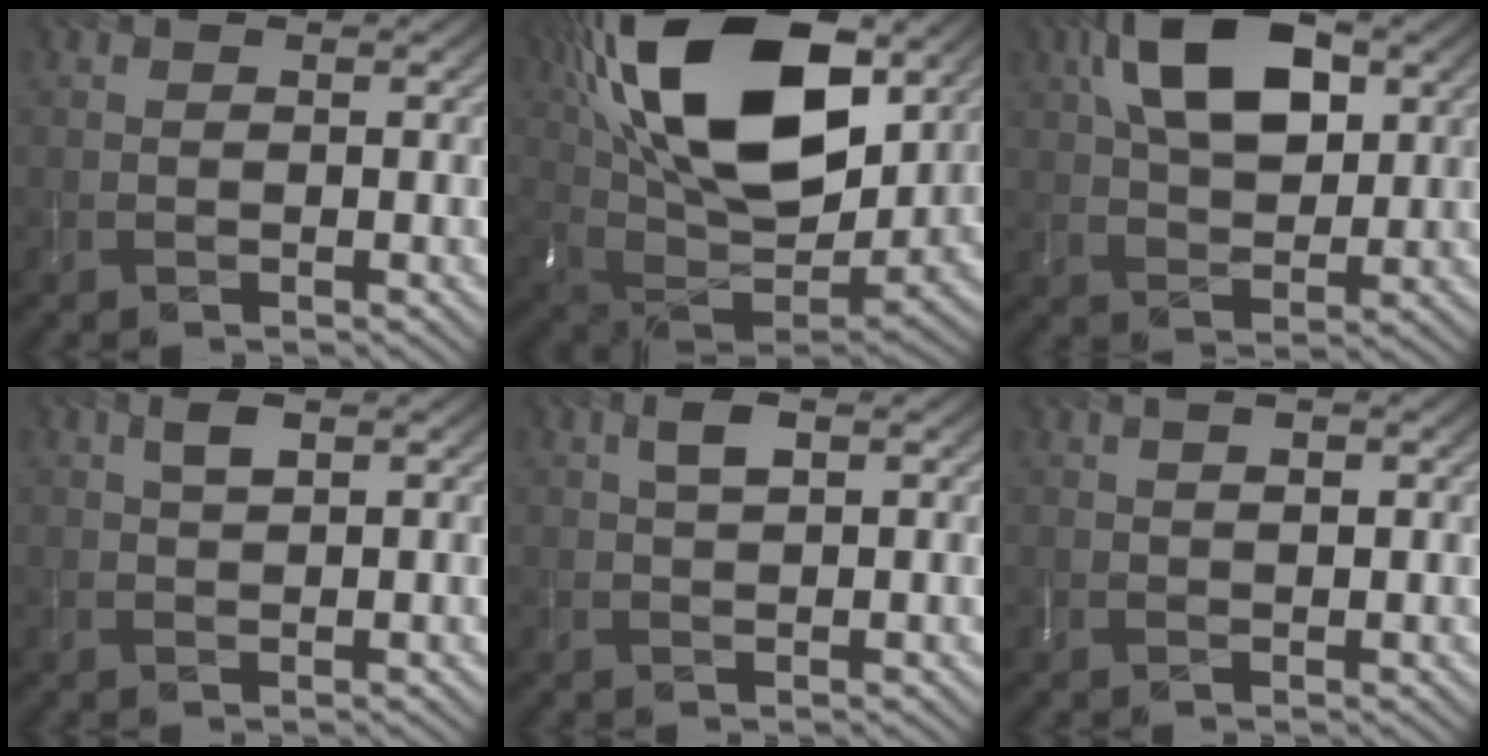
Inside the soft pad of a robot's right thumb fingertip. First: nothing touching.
{"total": 22.0, "force": [9.4, 11.5, 16.2], "torque": [-0.335, 0.043, 0.143]}
{"total": 11.6, "force": [4.1, 6.4, 8.8], "torque": [-0.176, 0.021, 0.068]}
{"total": 2.1, "force": [1.0, 0.8, 1.7], "torque": [-0.038, 0.005, 0.020]}
{"total": 2.5, "force": [1.1, 0.9, 2.1], "torque": [-0.047, 0.006, 0.020]}
{"total": 2.3, "force": [1.0, 0.7, 1.9], "torque": [-0.031, -0.001, 0.021]}